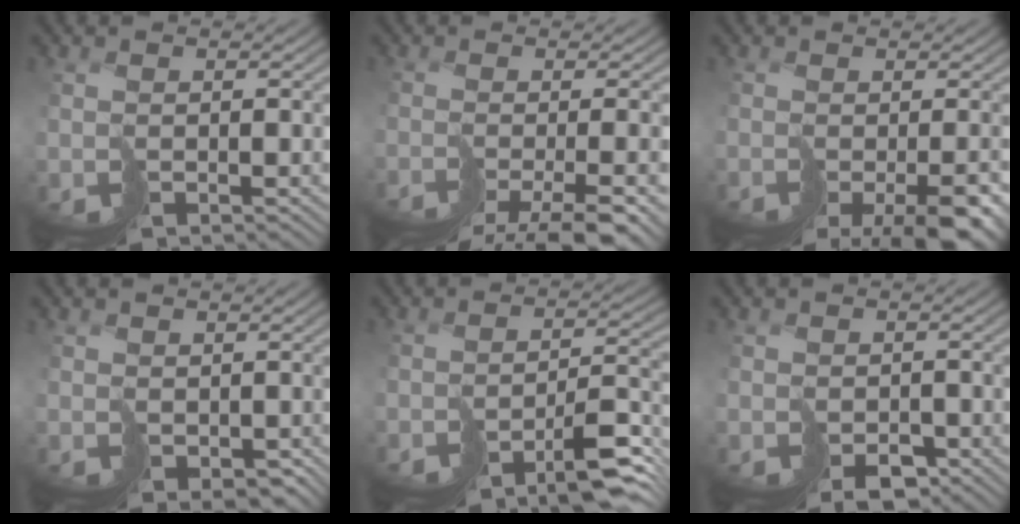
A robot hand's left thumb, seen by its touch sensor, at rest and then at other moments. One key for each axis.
{"total": 8.2, "fx": -6.1, "fy": 1.1, "fz": 5.4, "tx": -0.068, "ty": -0.009, "tz": -0.070}
{"total": 10.3, "fx": -6.5, "fy": 3.8, "fz": 7.0, "tx": -0.094, "ty": -0.034, "tz": -0.048}
{"total": 2.1, "fx": 0.5, "fy": 1.7, "fz": 1.1, "tx": -0.025, "ty": -0.007, "tz": 0.013}
{"total": 5.8, "fx": -4.1, "fy": 1.2, "fz": 3.9, "tx": -0.039, "ty": 0.004, "tz": -0.068}
{"total": 3.0, "fx": -1.6, "fy": 2.1, "fz": 1.3, "tx": -0.012, "ty": -0.009, "tz": -0.019}